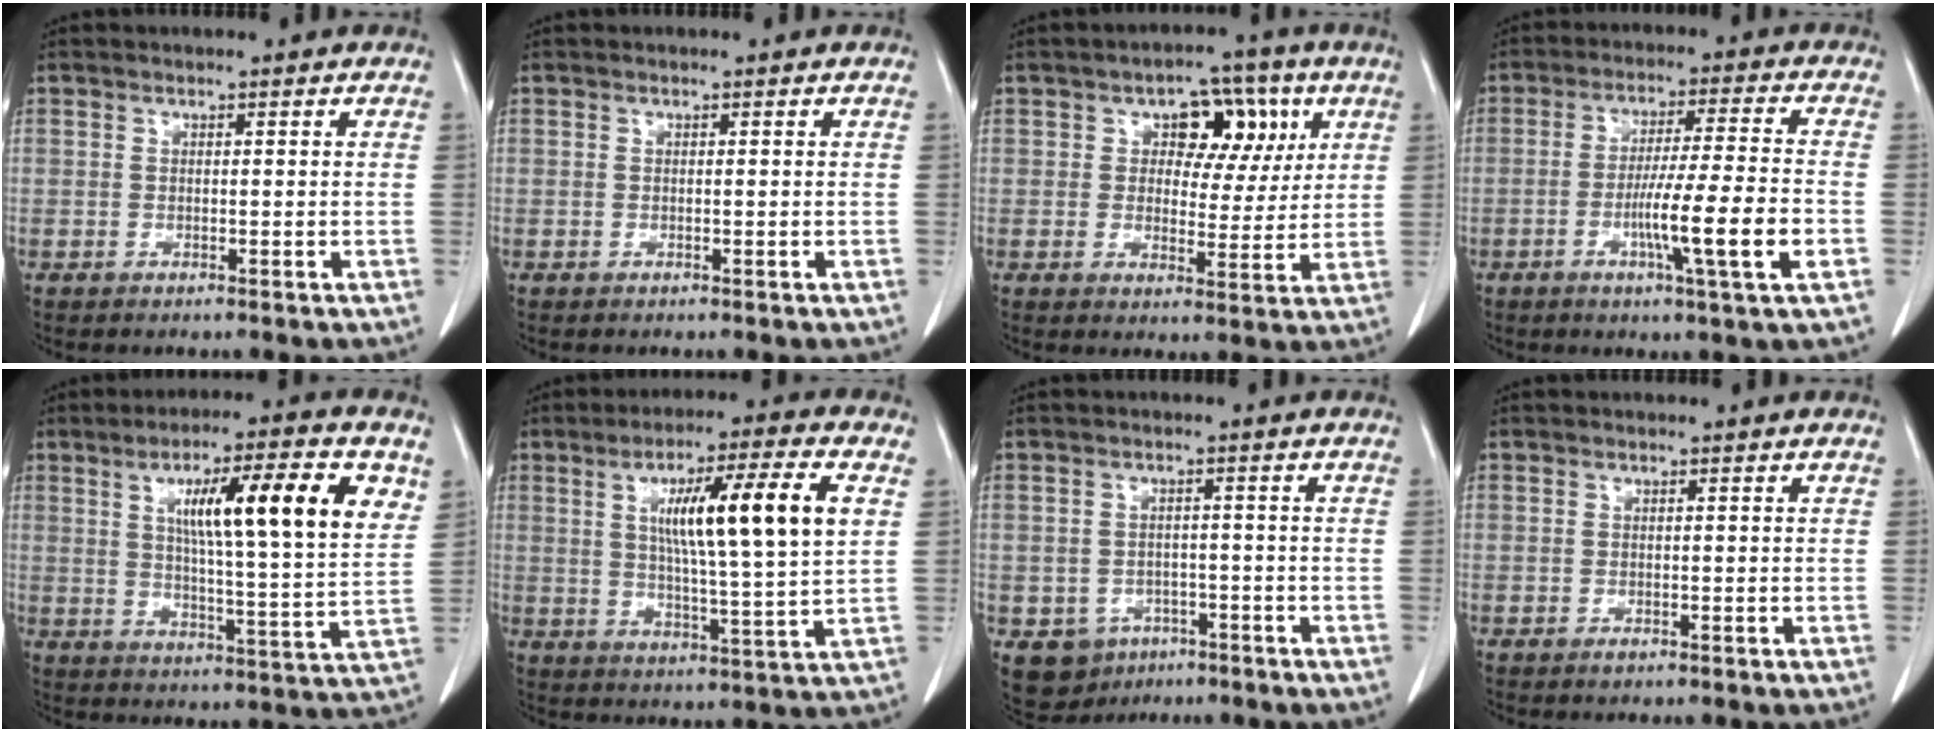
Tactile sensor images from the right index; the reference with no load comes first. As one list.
[{"total": 0.0}, {"total": 8.6, "force": [3.2, 5.2, 6.2], "torque": [-0.068, 0.021, 0.045]}, {"total": 11.0, "force": [-3.3, -0.8, 10.5], "torque": [-0.180, -0.010, -0.058]}, {"total": 16.9, "force": [6.4, 1.4, 15.6], "torque": [-0.234, 0.008, 0.091]}, {"total": 15.2, "force": [4.1, 0.2, 14.6], "torque": [-0.240, 0.007, 0.065]}, {"total": 6.1, "force": [-3.2, 5.0, 1.6], "torque": [-0.025, 0.005, -0.038]}, {"total": 0.6, "force": [-0.4, 0.4, 0.3], "torque": [-0.002, 0.001, -0.005]}]